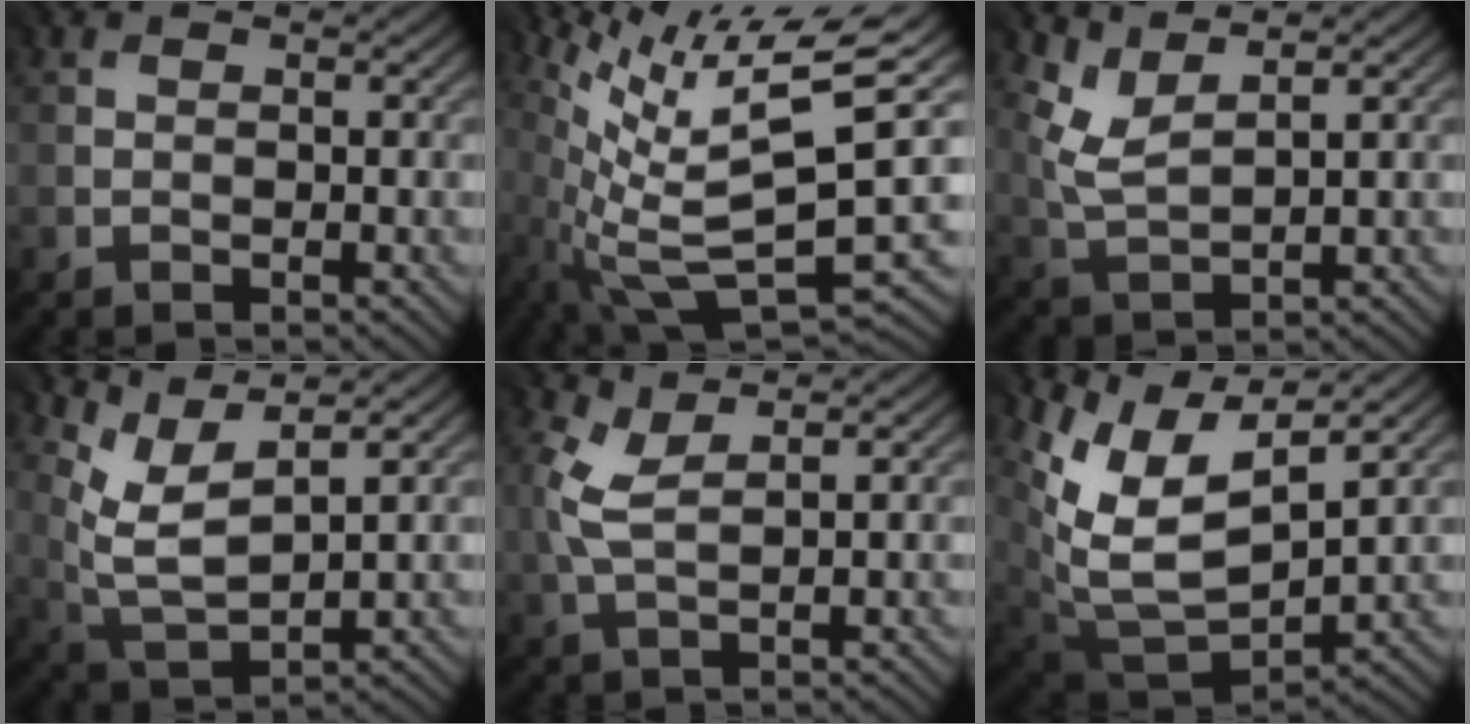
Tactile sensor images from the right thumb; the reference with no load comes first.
{"total": 10.3, "force": [1.1, 2.3, 10.0], "torque": [-0.193, 0.003, 0.046]}
{"total": 3.9, "force": [3.2, 0.9, 1.9], "torque": [-0.058, -0.001, 0.075]}
{"total": 5.6, "force": [3.9, 1.4, 3.8], "torque": [-0.095, -0.004, 0.090]}
{"total": 3.1, "force": [1.5, 0.9, 2.5], "torque": [-0.074, 0.005, 0.034]}
{"total": 10.0, "force": [5.9, 4.6, 6.6], "torque": [-0.161, -0.002, 0.125]}